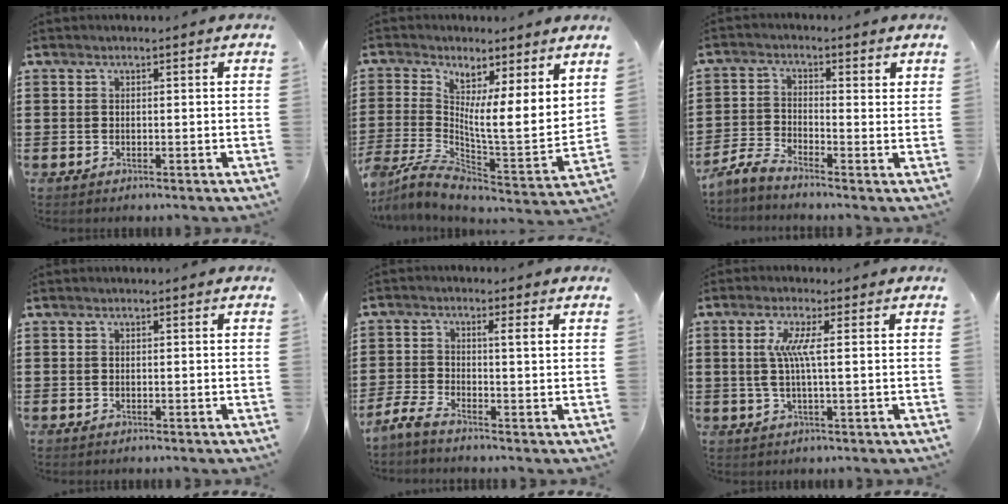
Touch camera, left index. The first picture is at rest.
{"total": 5.0, "force": [2.8, 1.3, 3.9], "torque": [-0.098, -0.043, 0.043]}
{"total": 3.0, "force": [-2.5, 0.4, 1.7], "torque": [-0.046, -0.003, -0.054]}
{"total": 0.0}
{"total": 3.2, "force": [-1.0, -0.2, 3.0], "torque": [-0.069, -0.007, -0.027]}
{"total": 4.8, "force": [0.7, 0.0, 4.7], "torque": [-0.106, -0.012, 0.004]}